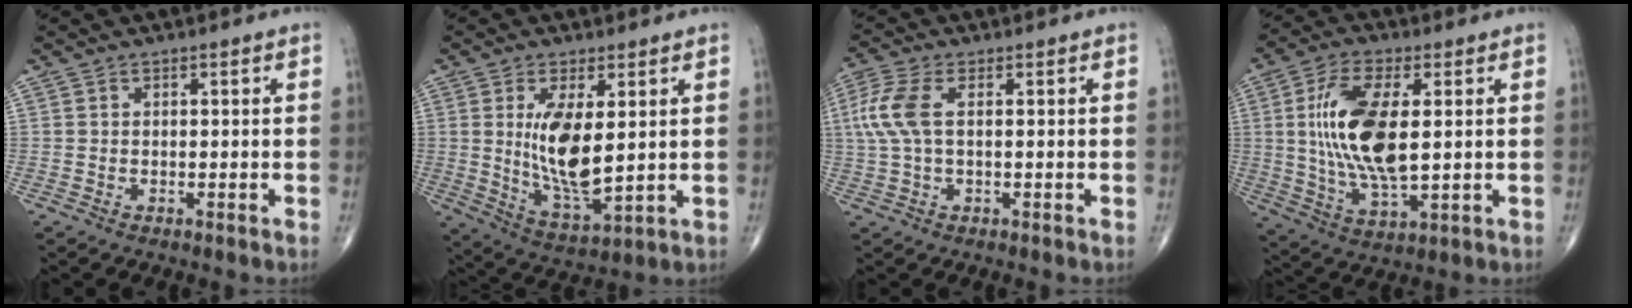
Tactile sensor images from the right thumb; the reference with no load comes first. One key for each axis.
{"total": 11.5, "fx": 1.8, "fy": 4.4, "fz": 10.4, "tx": -0.187, "ty": -0.030, "tz": 0.047}
{"total": 7.6, "fx": 1.3, "fy": 3.6, "fz": 6.6, "tx": -0.184, "ty": 0.016, "tz": 0.024}
{"total": 15.6, "fx": 1.9, "fy": 6.6, "fz": 14.0, "tx": -0.275, "ty": -0.015, "tz": 0.039}